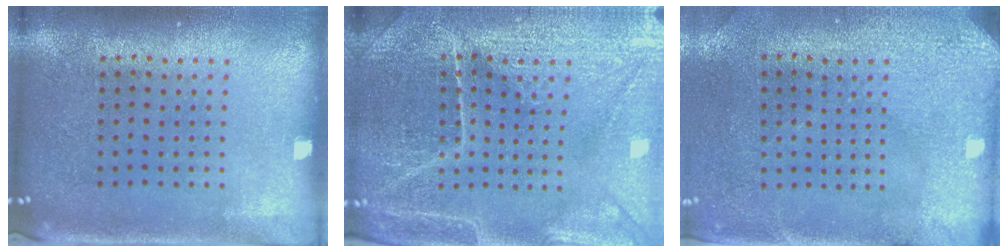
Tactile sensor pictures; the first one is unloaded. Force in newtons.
{"total": 4.3, "press": 4.2, "slide": 0.9}
{"total": 3.0, "press": 2.4, "slide": 1.7}